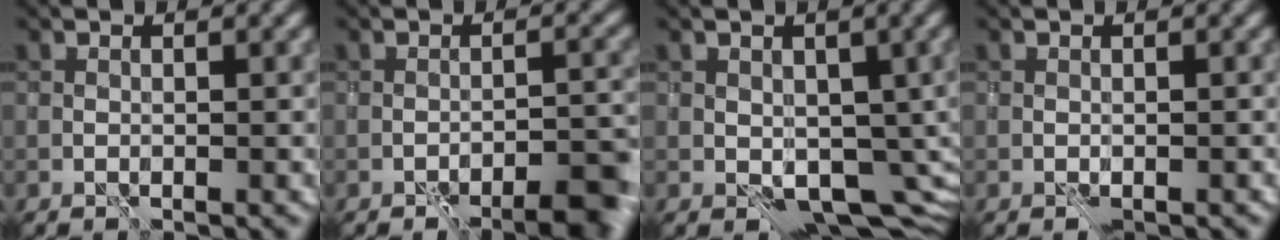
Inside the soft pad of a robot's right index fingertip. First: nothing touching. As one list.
[{"total": 5.7, "force": [-4.6, 1.5, 3.0], "torque": [-0.035, 0.011, -0.056]}, {"total": 6.5, "force": [-1.3, 4.4, 4.7], "torque": [-0.057, -0.010, -0.018]}, {"total": 1.0, "force": [-0.9, 0.4, 0.4], "torque": [-0.009, 0.001, -0.013]}]